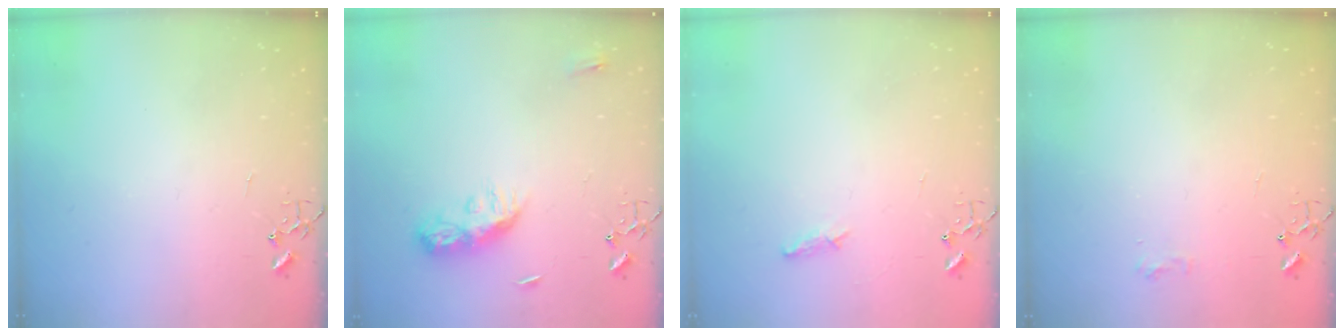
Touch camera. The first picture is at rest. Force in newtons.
{"total": 8.7, "press": 8.7, "slide": 0.4}
{"total": 5.9, "press": 5.8, "slide": 0.7}
{"total": 6.0, "press": 6.0, "slide": 0.6}